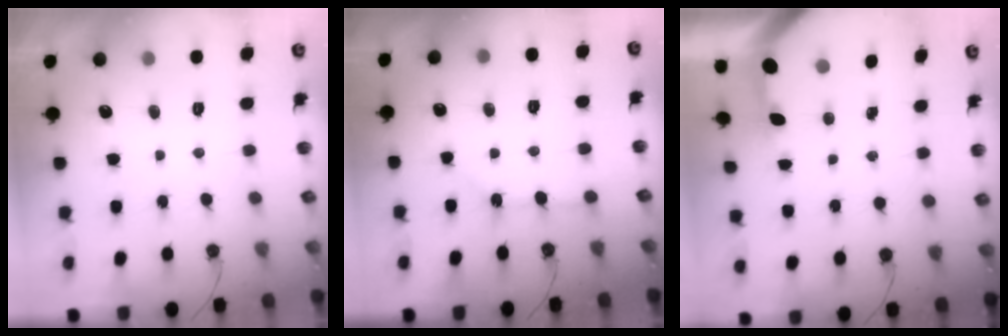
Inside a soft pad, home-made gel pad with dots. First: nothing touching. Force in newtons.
{"total": 2.7, "press": 2.7, "slide": 0.5}
{"total": 3.4, "press": 3.3, "slide": 0.4}